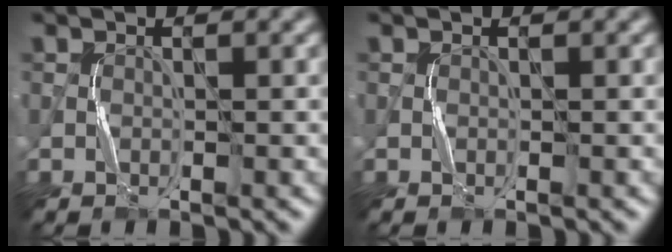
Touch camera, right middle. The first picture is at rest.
{"total": 0.0}